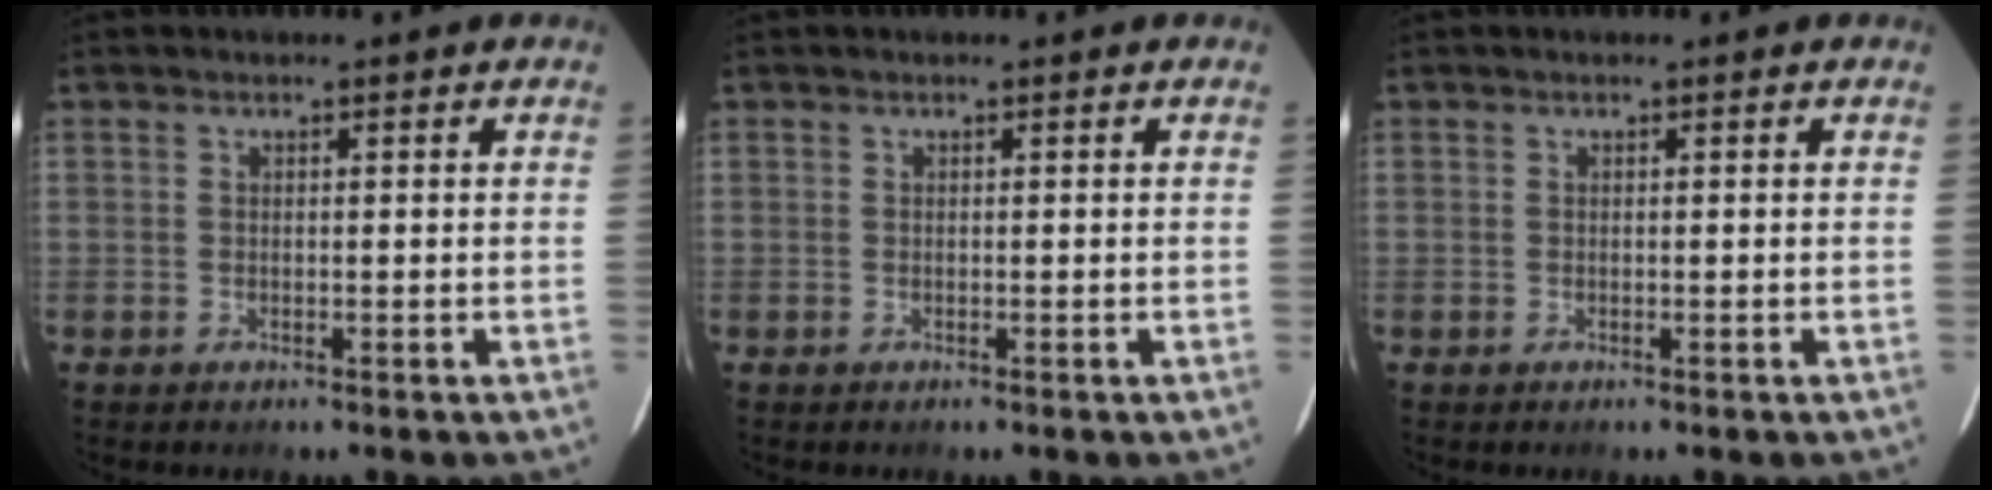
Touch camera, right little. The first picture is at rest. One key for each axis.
{"total": 0.0}
{"total": 0.0}